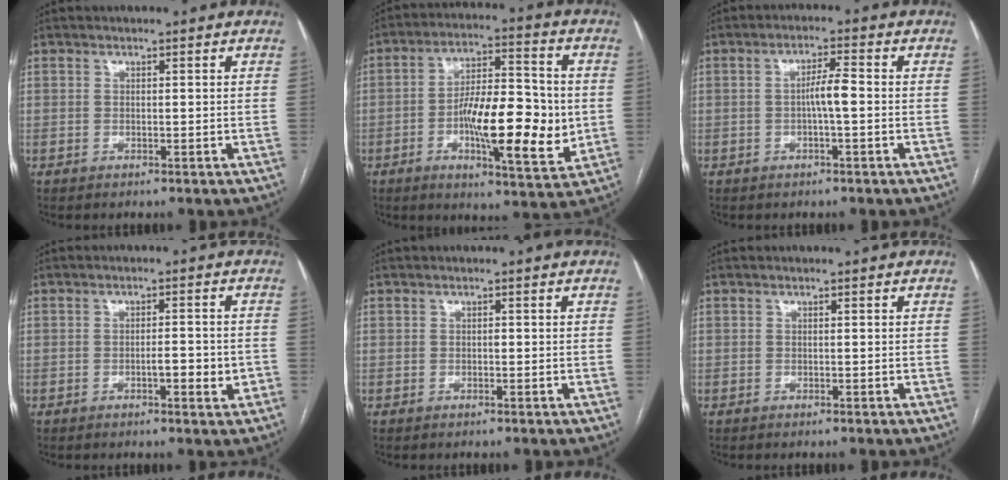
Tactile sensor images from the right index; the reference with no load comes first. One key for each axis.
{"total": 15.7, "fx": -2.5, "fy": 4.5, "fz": 14.9, "tx": -0.240, "ty": 0.005, "tz": -0.041}
{"total": 3.8, "fx": -0.6, "fy": 0.3, "fz": 3.8, "tx": -0.066, "ty": 0.006, "tz": -0.010}
{"total": 3.9, "fx": -1.4, "fy": 1.0, "fz": 3.5, "tx": -0.052, "ty": 0.003, "tz": -0.018}
{"total": 0.6, "fx": -0.3, "fy": 0.3, "fz": 0.4, "tx": -0.005, "ty": 0.002, "tz": -0.007}
{"total": 0.0}